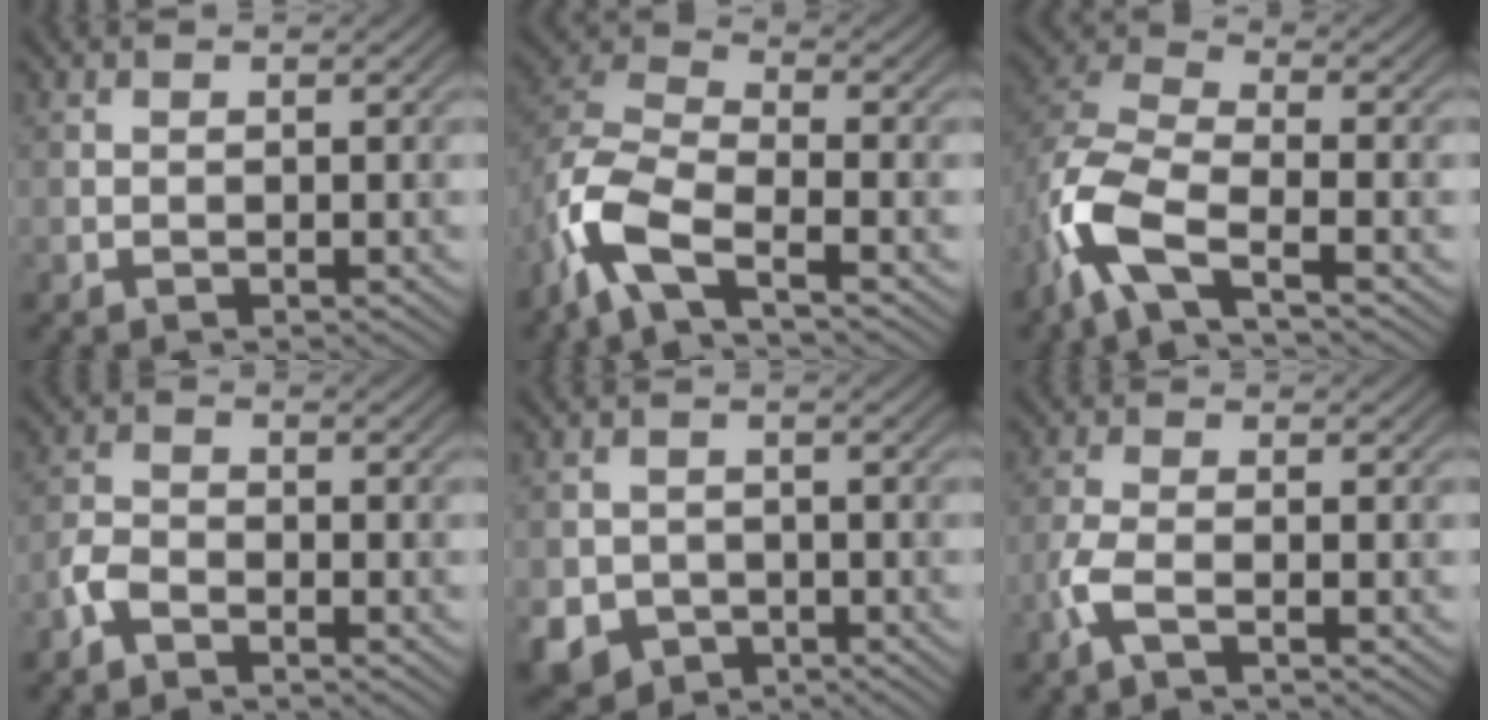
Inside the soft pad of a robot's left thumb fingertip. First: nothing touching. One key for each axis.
{"total": 8.3, "fx": -4.4, "fy": 3.4, "fz": 6.1, "tx": -0.141, "ty": 0.002, "tz": -0.110}
{"total": 9.0, "fx": -4.3, "fy": 3.8, "fz": 6.9, "tx": -0.162, "ty": 0.000, "tz": -0.108}
{"total": 2.7, "fx": -2.0, "fy": 1.3, "fz": 1.4, "tx": -0.033, "ty": 0.002, "tz": -0.051}
{"total": 5.9, "fx": -2.5, "fy": 5.0, "fz": 2.0, "tx": -0.043, "ty": -0.019, "tz": -0.049}
{"total": 3.1, "fx": -1.6, "fy": 0.7, "fz": 2.6, "tx": -0.066, "ty": 0.000, "tz": -0.045}